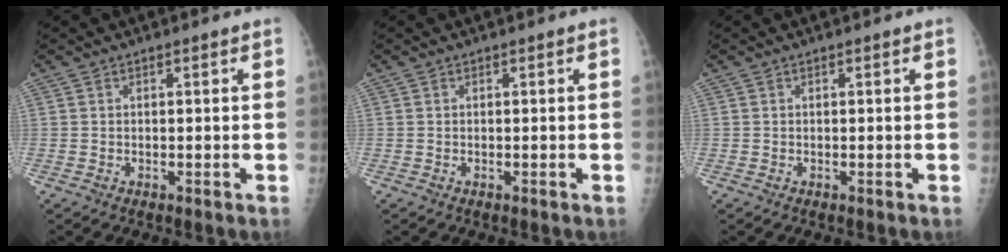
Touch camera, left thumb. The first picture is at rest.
{"total": 0.0}
{"total": 0.0}